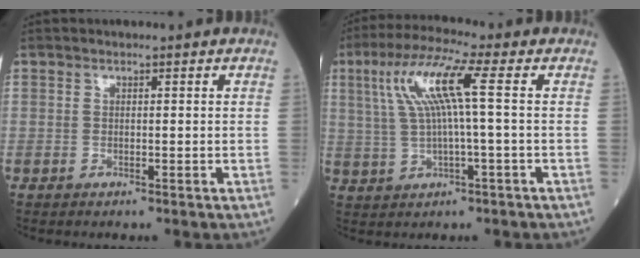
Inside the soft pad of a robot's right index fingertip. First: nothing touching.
{"total": 9.3, "force": [2.0, -0.1, 9.1], "torque": [-0.187, 0.023, 0.041]}